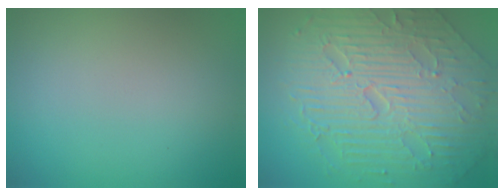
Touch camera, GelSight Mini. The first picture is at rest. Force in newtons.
{"total": 10.3, "press": 6.8, "slide": 7.7}